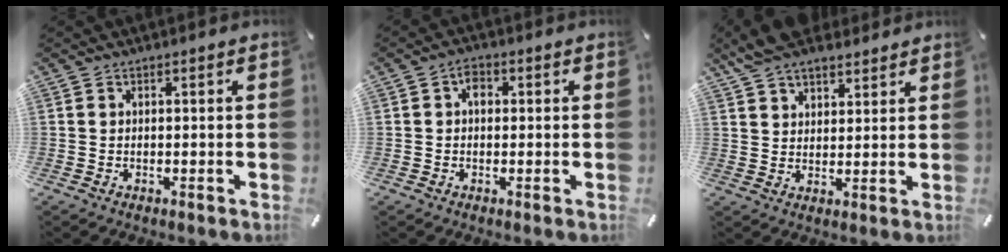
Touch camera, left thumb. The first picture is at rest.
{"total": 2.6, "force": [0.3, 1.9, 1.8], "torque": [-0.029, 0.005, 0.002]}
{"total": 7.7, "force": [6.1, 3.9, 2.4], "torque": [-0.053, -0.025, 0.112]}